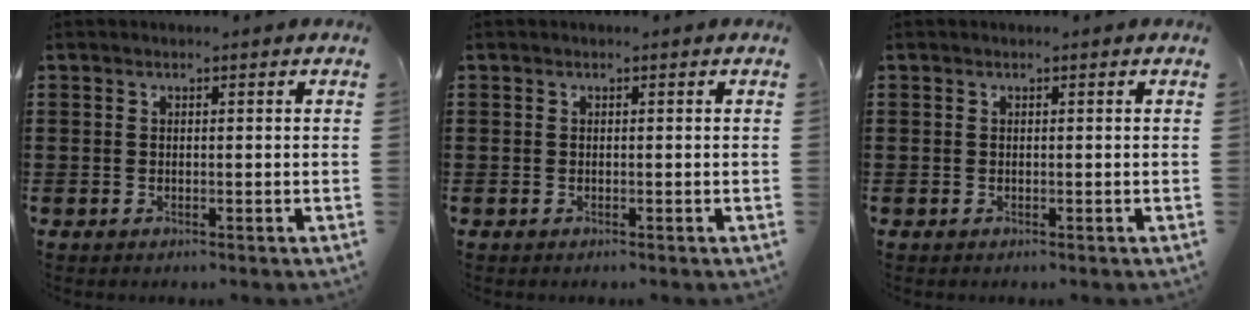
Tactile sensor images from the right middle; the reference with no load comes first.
{"total": 0.0}
{"total": 0.0}